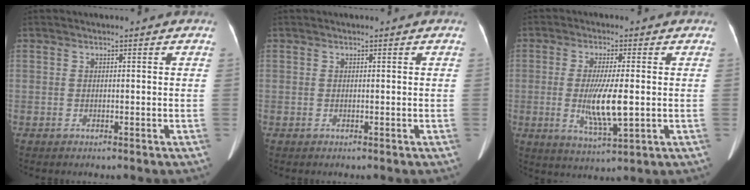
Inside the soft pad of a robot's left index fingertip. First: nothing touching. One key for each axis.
{"total": 0.0}
{"total": 8.0, "fx": -0.6, "fy": 1.2, "fz": 7.9, "tx": -0.156, "ty": -0.020, "tz": -0.009}